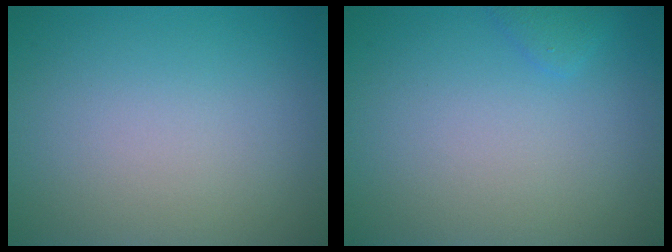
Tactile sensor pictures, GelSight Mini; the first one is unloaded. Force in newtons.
{"total": 1.6, "press": 1.6, "slide": 0.2}